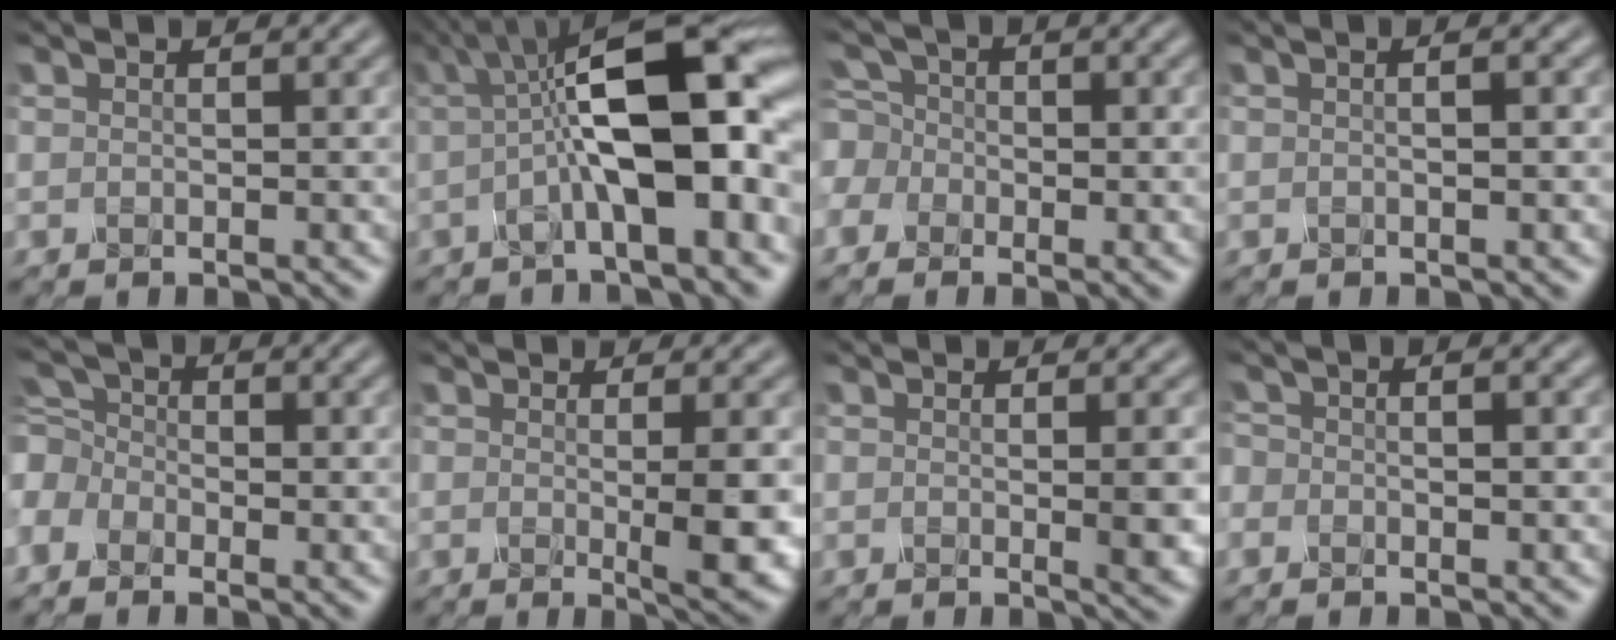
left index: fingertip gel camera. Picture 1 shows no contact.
{"total": 11.9, "force": [0.4, 3.8, 11.3], "torque": [-0.165, 0.021, -0.002]}
{"total": 4.4, "force": [-1.1, 4.1, 1.3], "torque": [-0.025, 0.021, -0.047]}
{"total": 1.8, "force": [0.4, 0.7, 1.6], "torque": [-0.007, -0.001, -0.007]}
{"total": 4.2, "force": [-1.7, 3.2, 2.1], "torque": [-0.045, 0.009, -0.041]}
{"total": 5.0, "force": [-0.4, 0.9, 4.9], "torque": [-0.070, -0.007, -0.002]}
{"total": 3.5, "force": [-0.1, 0.9, 3.4], "torque": [-0.037, -0.001, -0.002]}
{"total": 1.4, "force": [-0.4, 1.1, 0.8], "torque": [-0.009, 0.009, -0.013]}